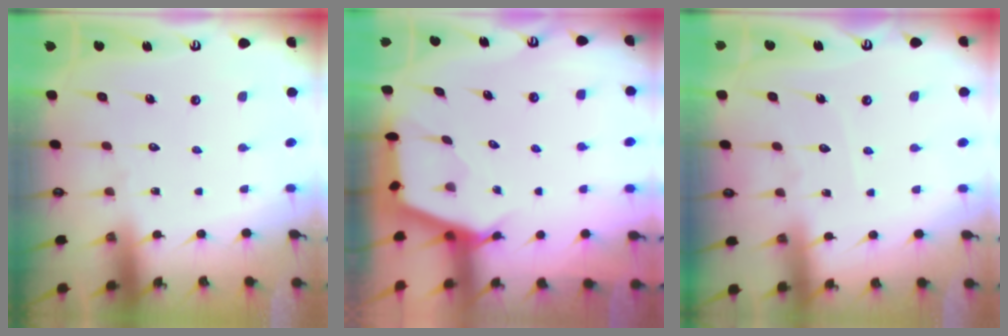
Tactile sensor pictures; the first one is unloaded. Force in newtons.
{"total": 2.6, "press": 2.6, "slide": 0.3}
{"total": 4.2, "press": 4.2, "slide": 0.6}